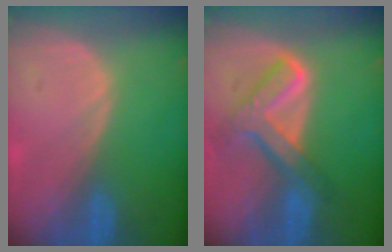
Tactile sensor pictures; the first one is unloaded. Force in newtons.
{"total": 8.0, "press": 6.8, "slide": 4.3}